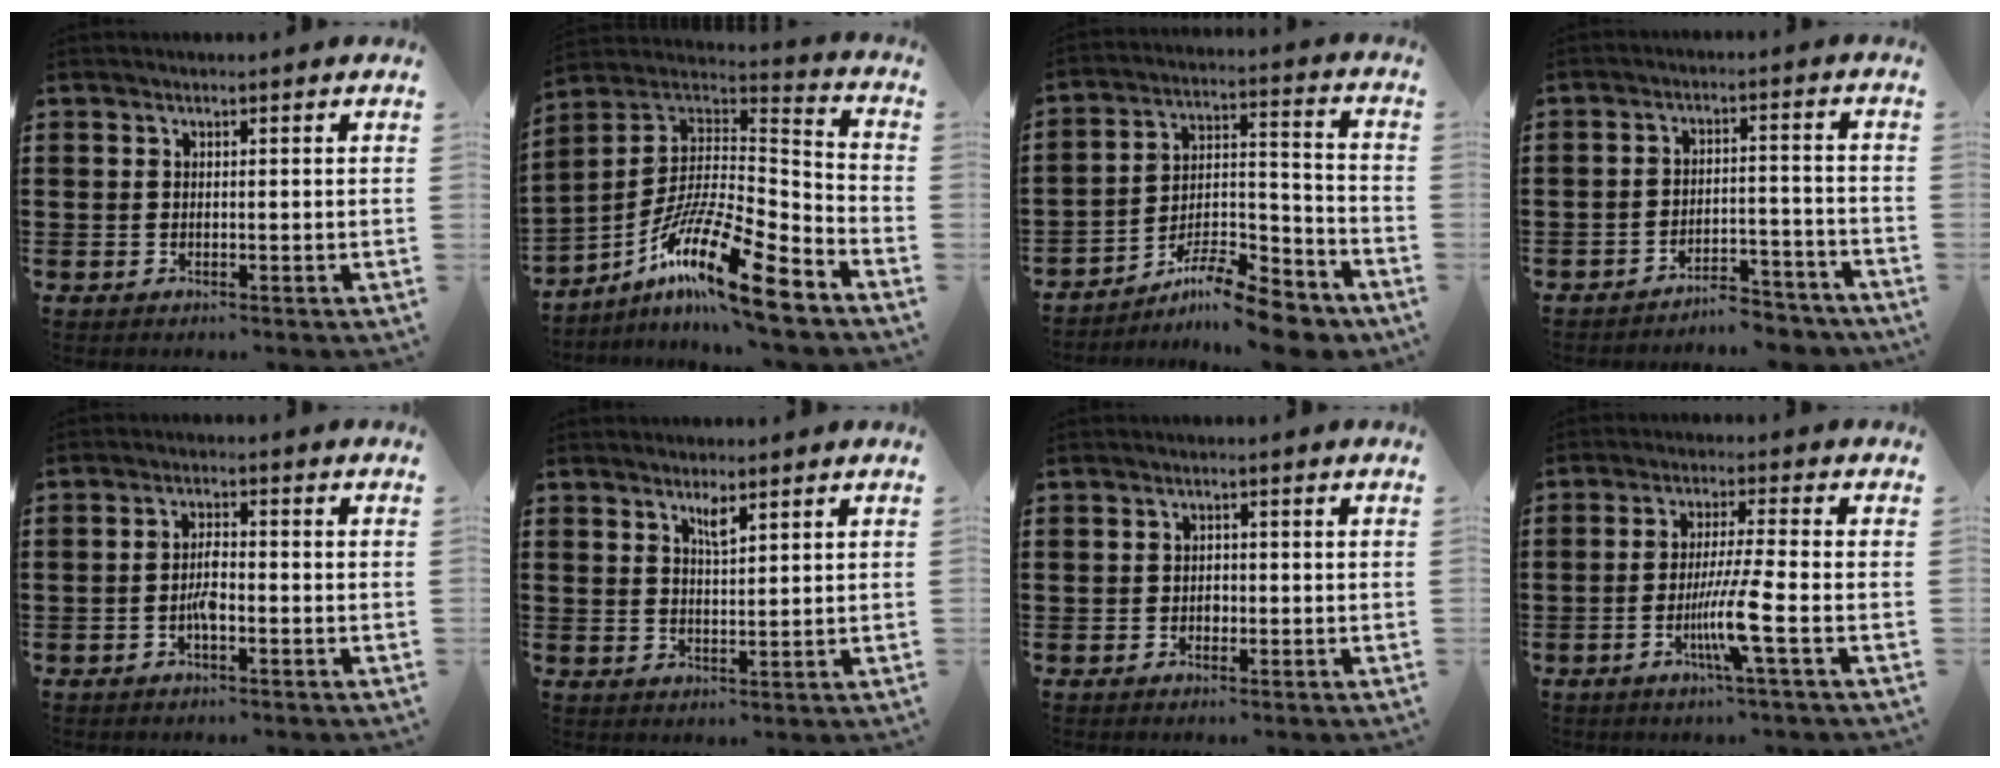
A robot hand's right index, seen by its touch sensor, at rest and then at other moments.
{"total": 17.3, "force": [-11.0, 3.2, 12.9], "torque": [-0.243, 0.021, -0.199]}
{"total": 10.7, "force": [-9.0, 2.5, 5.2], "torque": [-0.071, 0.032, -0.169]}
{"total": 5.3, "force": [-5.1, 0.6, 1.1], "torque": [-0.019, 0.010, -0.103]}
{"total": 3.2, "force": [-1.1, 0.9, 2.9], "torque": [-0.068, -0.001, -0.026]}
{"total": 2.5, "force": [1.7, 0.5, 1.8], "torque": [-0.030, 0.000, 0.028]}
{"total": 1.0, "force": [-0.3, 0.7, 0.6], "torque": [-0.014, 0.000, -0.006]}
{"total": 7.6, "force": [-2.8, -0.6, 7.1], "torque": [-0.137, -0.021, -0.054]}